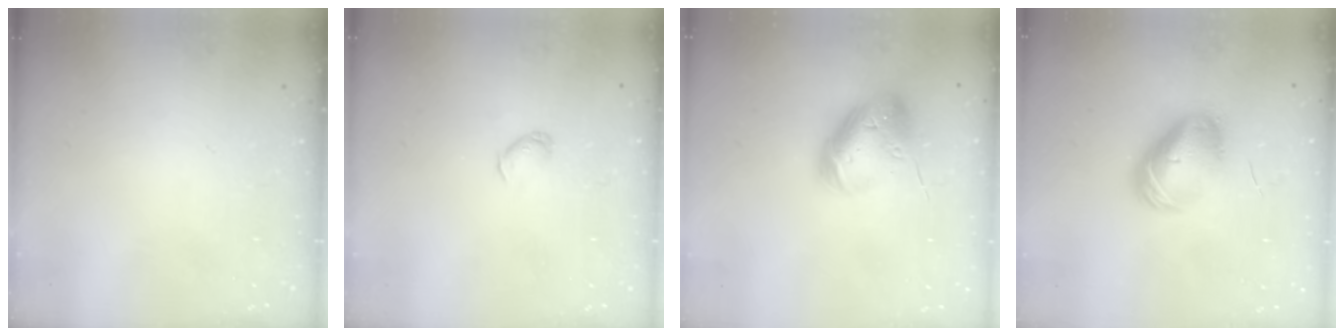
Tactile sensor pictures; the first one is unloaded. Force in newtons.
{"total": 3.0, "press": 2.9, "slide": 0.7}
{"total": 17.7, "press": 17.4, "slide": 2.8}
{"total": 10.0, "press": 9.8, "slide": 2.2}